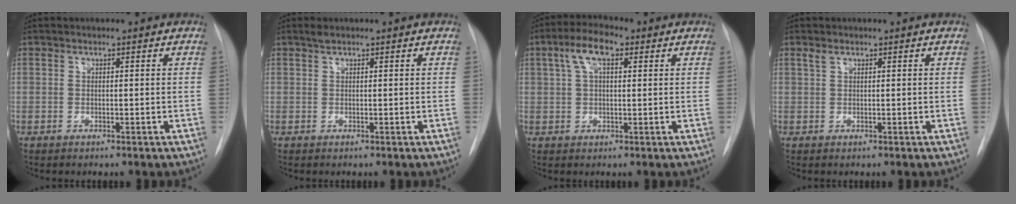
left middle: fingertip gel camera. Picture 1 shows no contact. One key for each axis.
{"total": 0.7, "fx": 0.6, "fy": 0.0, "fz": 0.4, "tx": -0.013, "ty": 0.006, "tz": 0.014}
{"total": 5.7, "fx": 2.6, "fy": 1.9, "fz": 4.7, "tx": -0.096, "ty": 0.019, "tz": 0.047}
{"total": 0.8, "fx": 0.6, "fy": 0.2, "fz": 0.5, "tx": -0.015, "ty": 0.011, "tz": 0.014}